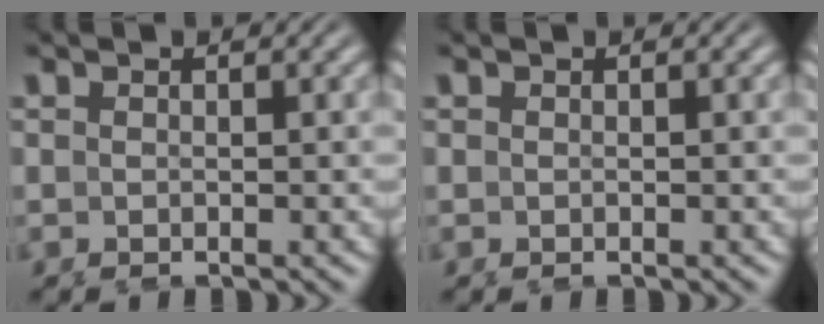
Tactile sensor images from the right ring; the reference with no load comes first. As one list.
[{"total": 0.0}]